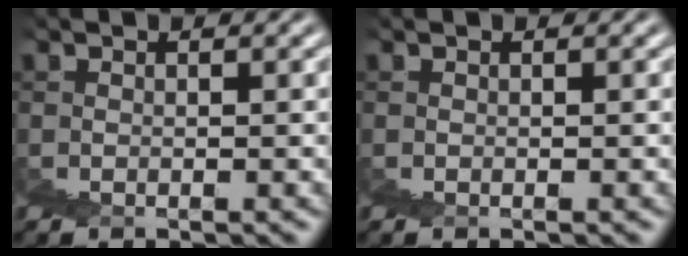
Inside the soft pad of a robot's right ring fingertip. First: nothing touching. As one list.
[{"total": 0.0}]